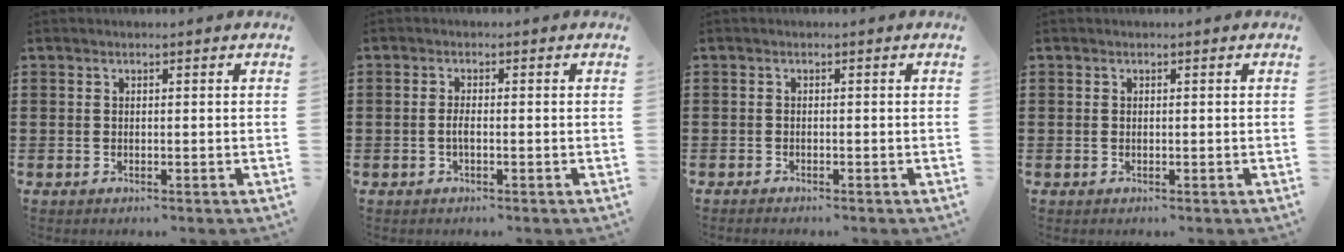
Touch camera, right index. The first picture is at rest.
{"total": 1.6, "force": [-0.4, 0.3, 1.5], "torque": [-0.037, -0.004, -0.011]}
{"total": 0.6, "force": [-0.6, 0.1, 0.0], "torque": [-0.001, 0.001, -0.013]}
{"total": 0.0}